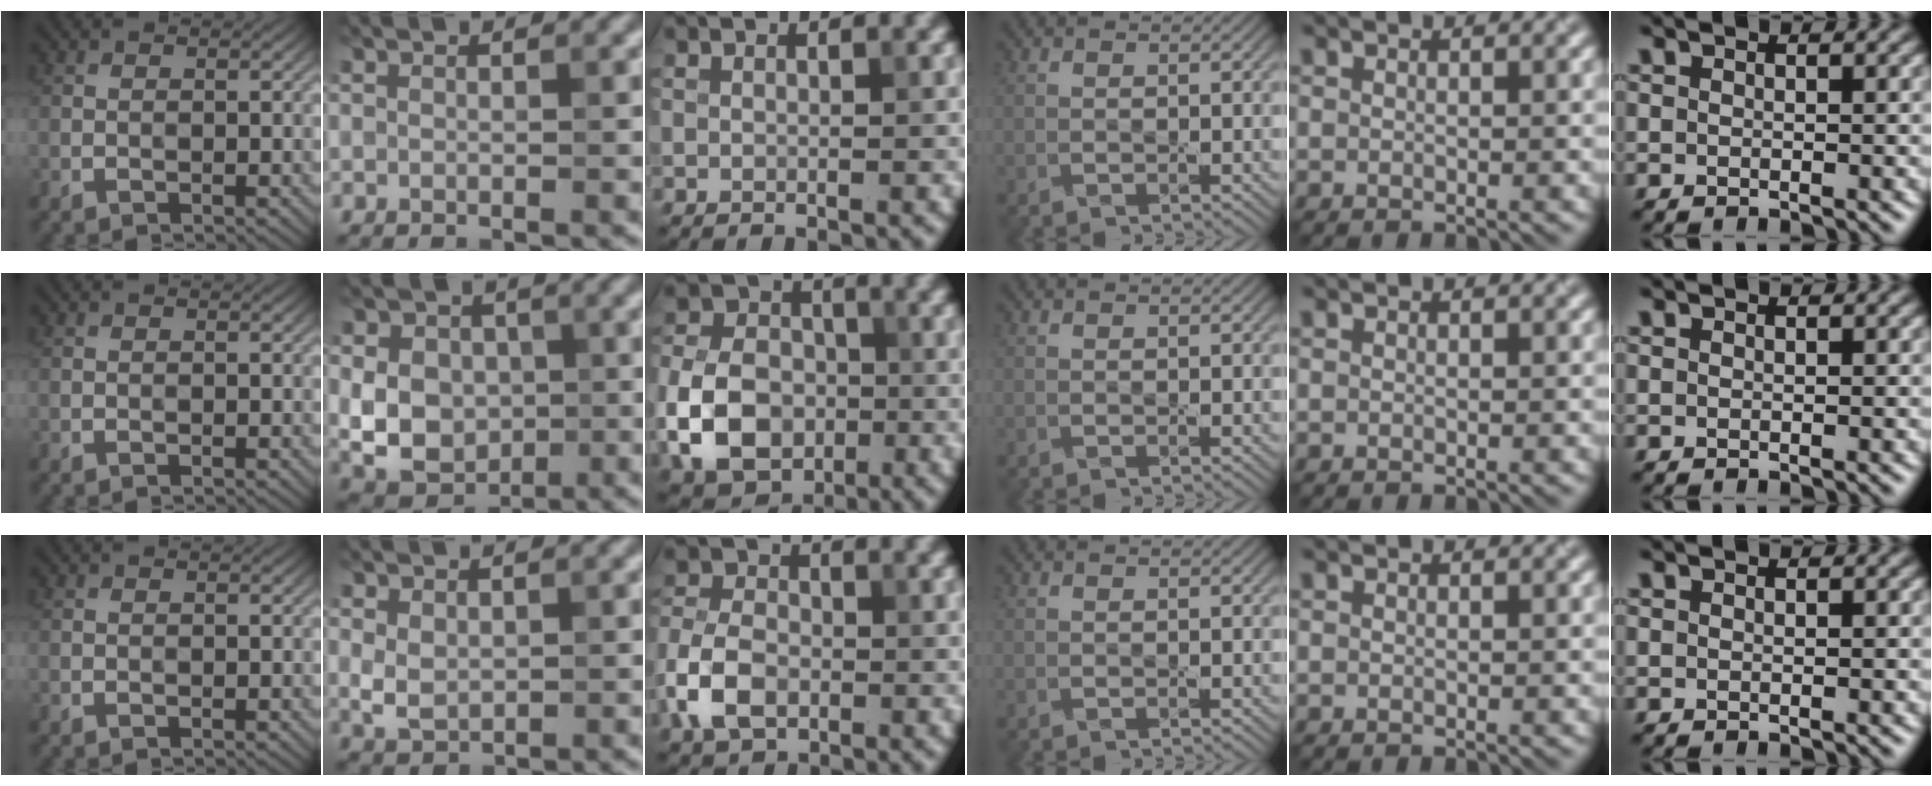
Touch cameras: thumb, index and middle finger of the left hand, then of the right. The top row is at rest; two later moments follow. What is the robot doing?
{"motion": "press", "object": "small bumper sticker"}